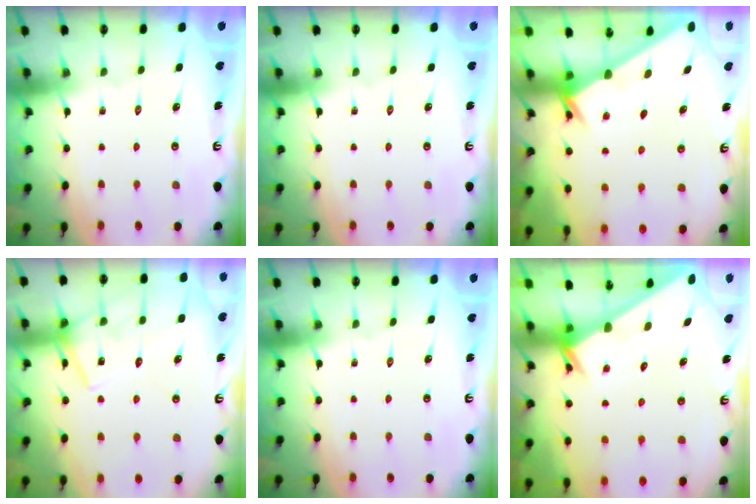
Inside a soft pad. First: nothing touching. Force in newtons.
{"total": 0.0}
{"total": 2.6, "press": 2.6, "slide": 0.2}
{"total": 13.8, "press": 13.8, "slide": 0.9}
{"total": 0.0}
{"total": 1.9, "press": 1.9, "slide": 0.1}